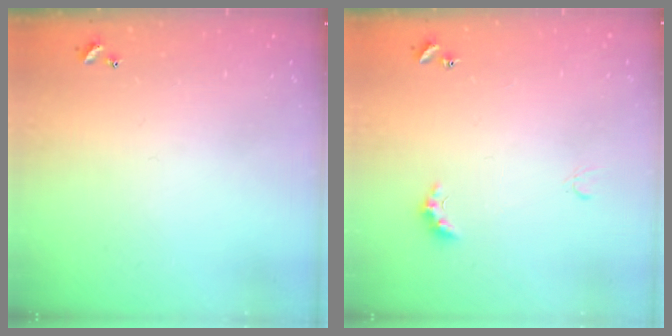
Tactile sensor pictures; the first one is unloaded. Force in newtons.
{"total": 2.1, "press": 2.0, "slide": 0.5}